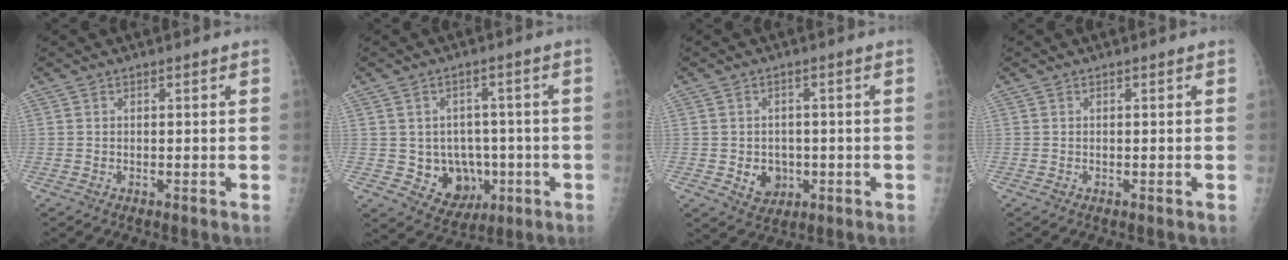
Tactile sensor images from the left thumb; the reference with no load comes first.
{"total": 9.3, "force": [-1.6, 8.0, 4.5], "torque": [-0.020, 0.009, -0.006]}
{"total": 5.2, "force": [-1.0, 4.4, 2.5], "torque": [-0.014, 0.004, -0.004]}
{"total": 0.0}